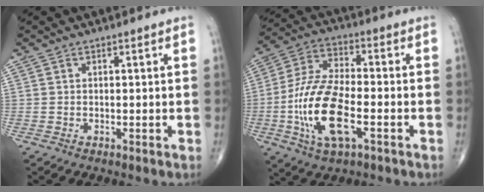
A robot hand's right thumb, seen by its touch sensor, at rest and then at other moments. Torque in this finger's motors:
{"motor_torque": [-0.15, 0.57, 1.46, -0.10, 0.44]}